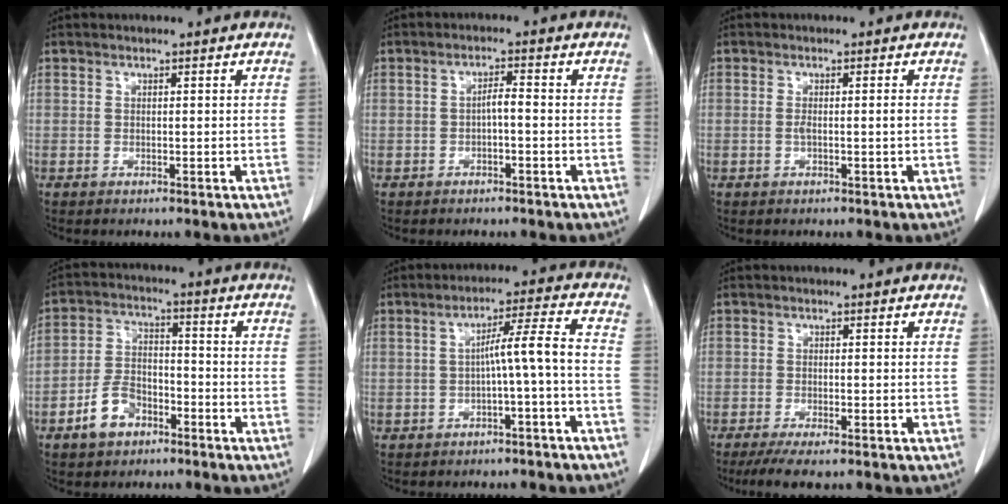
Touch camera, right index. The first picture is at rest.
{"total": 2.0, "force": [-0.5, 0.4, 1.9], "torque": [-0.032, 0.007, -0.009]}
{"total": 1.5, "force": [-0.2, 0.0, 1.5], "torque": [-0.026, 0.000, -0.002]}
{"total": 7.0, "force": [-4.1, 4.3, 3.8], "torque": [-0.083, 0.016, -0.072]}
{"total": 5.9, "force": [-1.4, -0.6, 5.7], "torque": [-0.088, 0.022, -0.020]}
{"total": 4.3, "force": [-3.2, 0.3, 2.8], "torque": [-0.045, -0.010, -0.054]}